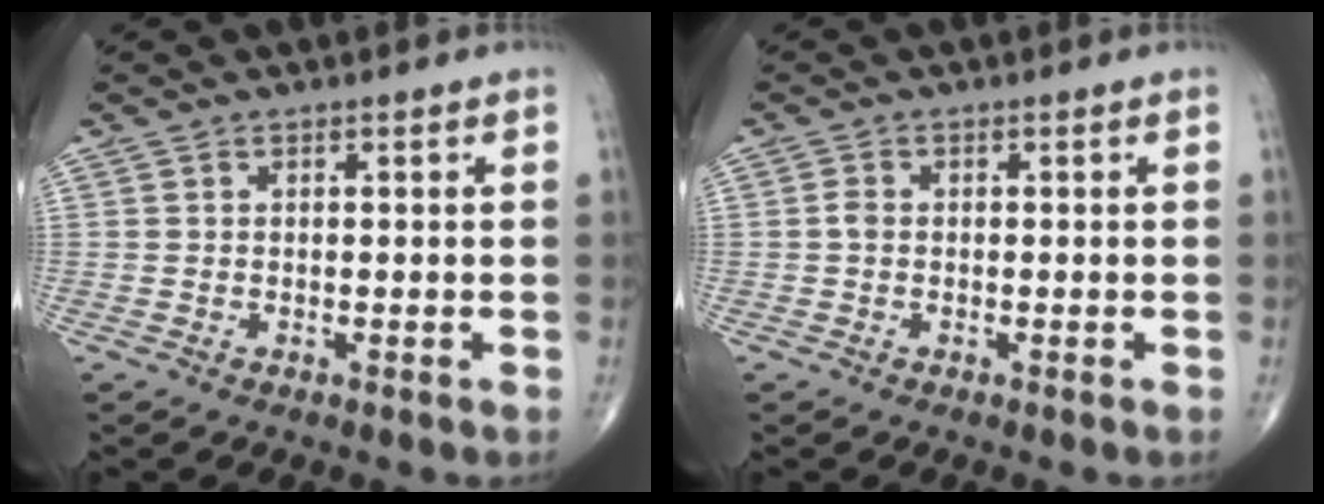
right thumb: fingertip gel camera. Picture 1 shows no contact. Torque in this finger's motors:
{"motor_torque": [-0.15, 0.03, 0.19, -0.02, 0.01]}